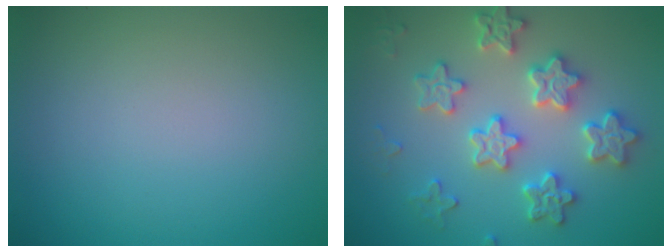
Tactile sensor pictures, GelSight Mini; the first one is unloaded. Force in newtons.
{"total": 4.6, "press": 4.5, "slide": 1.0}